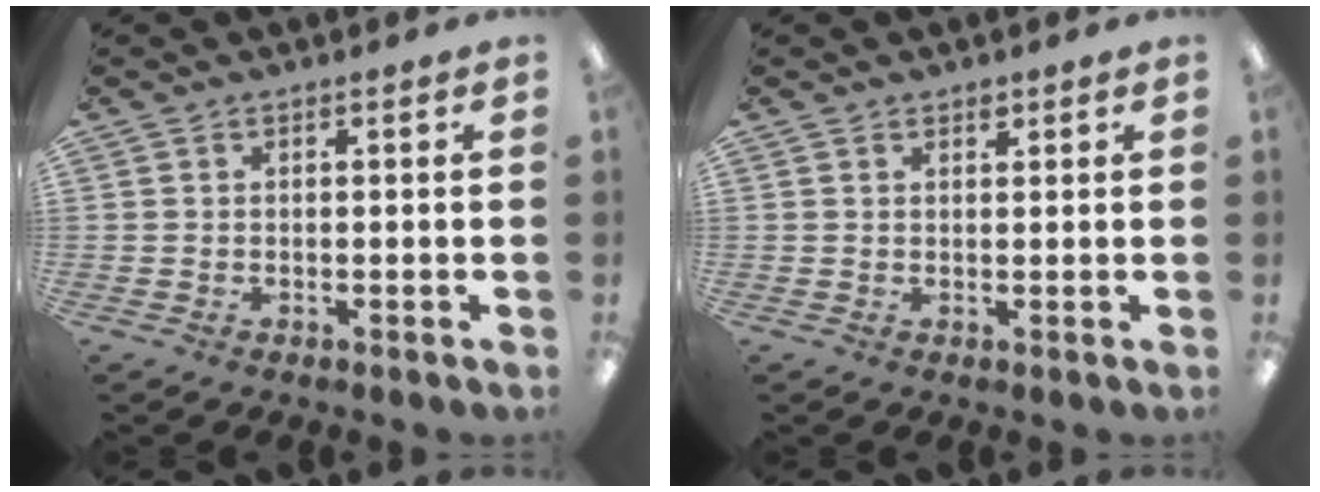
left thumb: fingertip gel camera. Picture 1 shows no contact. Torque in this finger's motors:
{"motor_torque": [0.19, 0.03, 0.10, -0.05, -0.06]}